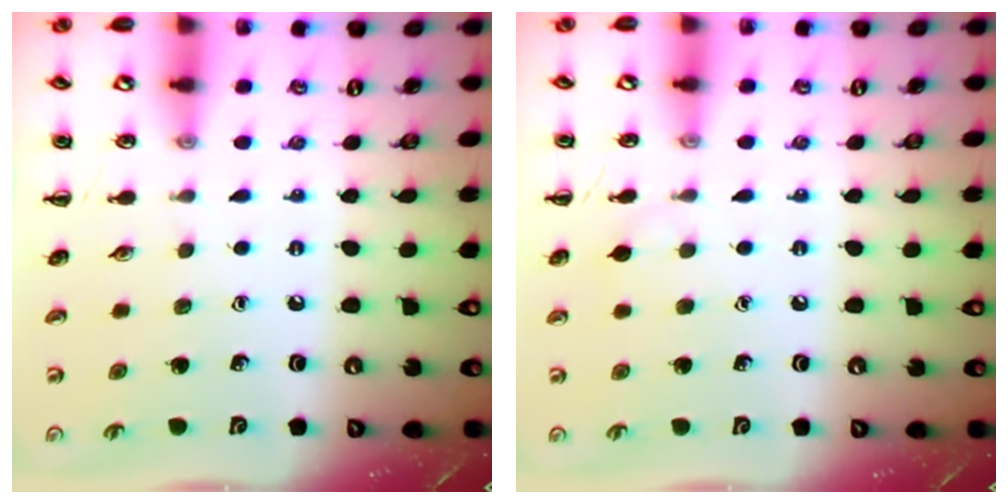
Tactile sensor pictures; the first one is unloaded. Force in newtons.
{"total": 4.1, "press": 3.8, "slide": 1.5}